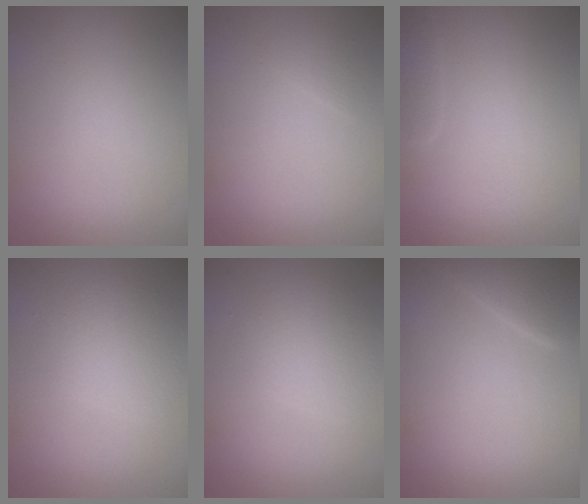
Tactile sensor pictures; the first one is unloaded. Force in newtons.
{"total": 0.9, "press": 0.9, "slide": 0.0}
{"total": 1.4, "press": 1.4, "slide": 0.2}
{"total": 3.0, "press": 3.0, "slide": 0.1}
{"total": 3.0, "press": 3.0, "slide": 0.1}
{"total": 3.5, "press": 3.5, "slide": 0.3}